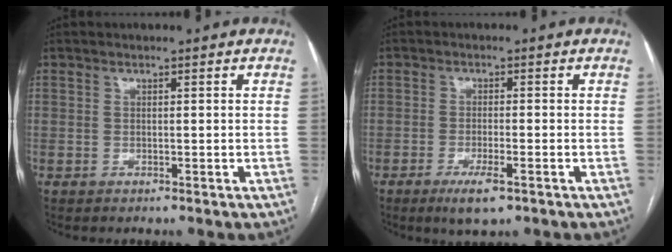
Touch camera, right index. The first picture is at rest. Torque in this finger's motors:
{"motor_torque": [0.69, -0.24, 0.24, 0.05]}